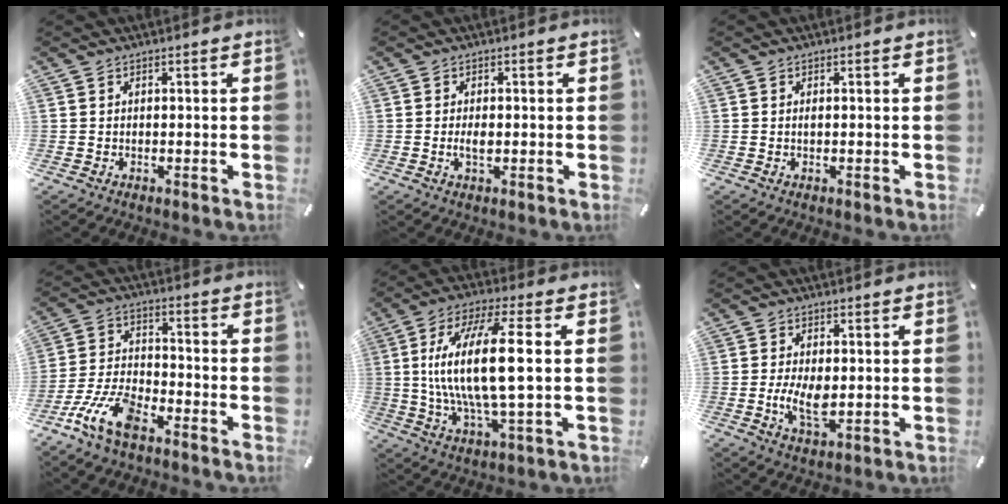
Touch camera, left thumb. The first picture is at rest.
{"total": 2.4, "force": [-0.2, 1.2, 2.1], "torque": [-0.048, -0.002, -0.007]}
{"total": 0.6, "force": [0.1, 0.2, 0.6], "torque": [-0.013, -0.001, 0.002]}
{"total": 12.0, "force": [-8.1, 4.9, 7.5], "torque": [-0.152, 0.036, -0.148]}
{"total": 17.7, "force": [1.5, 4.9, 17.0], "torque": [-0.356, -0.011, 0.011]}
{"total": 6.8, "force": [-0.4, 3.5, 5.8], "torque": [-0.121, -0.006, -0.011]}